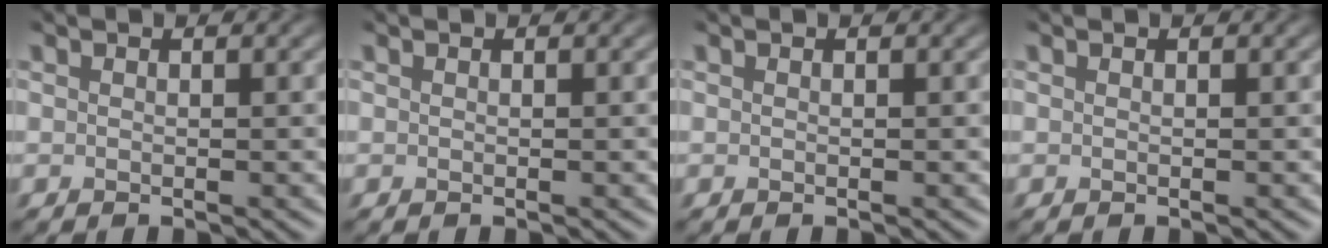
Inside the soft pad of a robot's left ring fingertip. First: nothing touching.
{"total": 0.0}
{"total": 0.0}
{"total": 0.0}